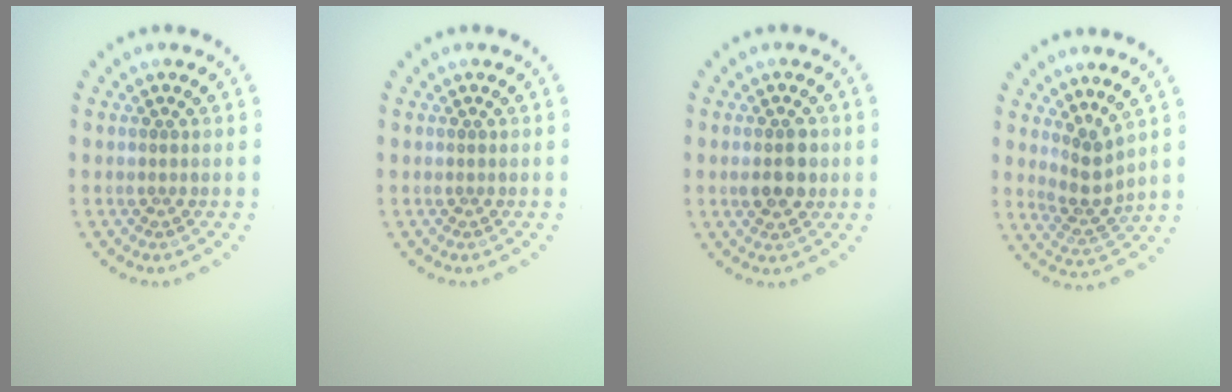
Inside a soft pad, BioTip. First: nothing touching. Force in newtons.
{"total": 0.0}
{"total": 3.2, "press": 3.2, "slide": 0.3}
{"total": 2.5, "press": 2.0, "slide": 1.5}